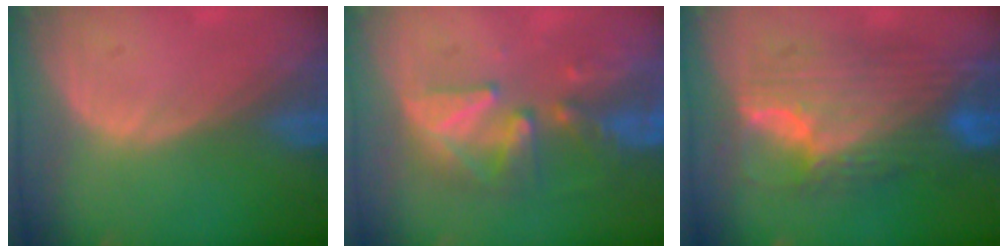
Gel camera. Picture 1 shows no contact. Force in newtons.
{"total": 8.0, "press": 7.9, "slide": 1.5}
{"total": 11.4, "press": 11.4, "slide": 1.1}